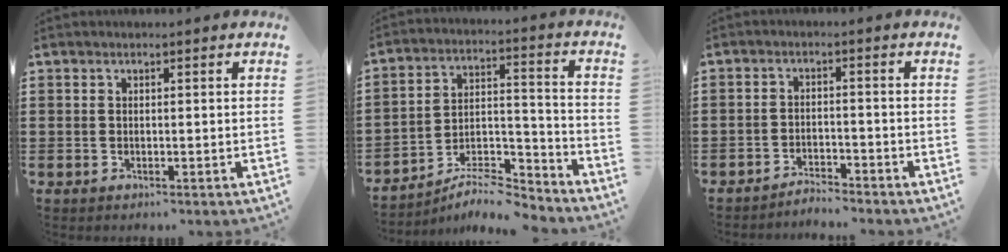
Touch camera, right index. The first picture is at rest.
{"total": 8.4, "force": [-7.7, 1.5, 2.8], "torque": [-0.036, 0.018, -0.148]}
{"total": 2.7, "force": [-2.7, 0.0, -0.2], "torque": [-0.006, 0.001, -0.059]}